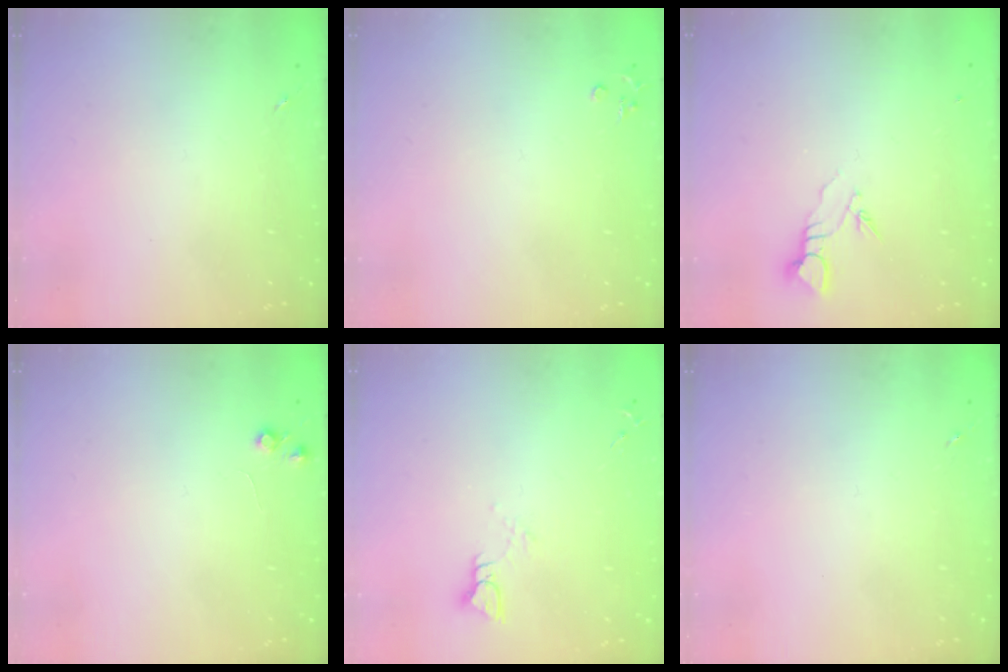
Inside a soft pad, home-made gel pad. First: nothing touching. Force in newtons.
{"total": 3.3, "press": 3.3, "slide": 0.3}
{"total": 3.7, "press": 3.6, "slide": 0.4}
{"total": 4.9, "press": 4.8, "slide": 0.8}
{"total": 3.5, "press": 3.5, "slide": 0.3}
{"total": 0.0}